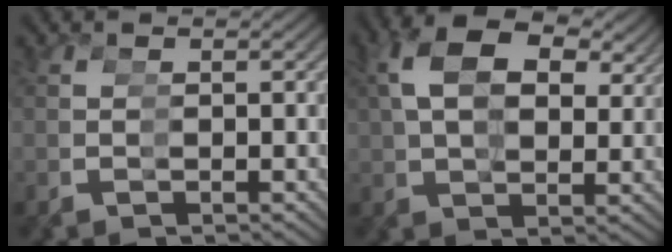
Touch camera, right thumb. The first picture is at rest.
{"total": 4.6, "force": [3.2, 2.3, 2.3], "torque": [-0.038, 0.017, 0.049]}